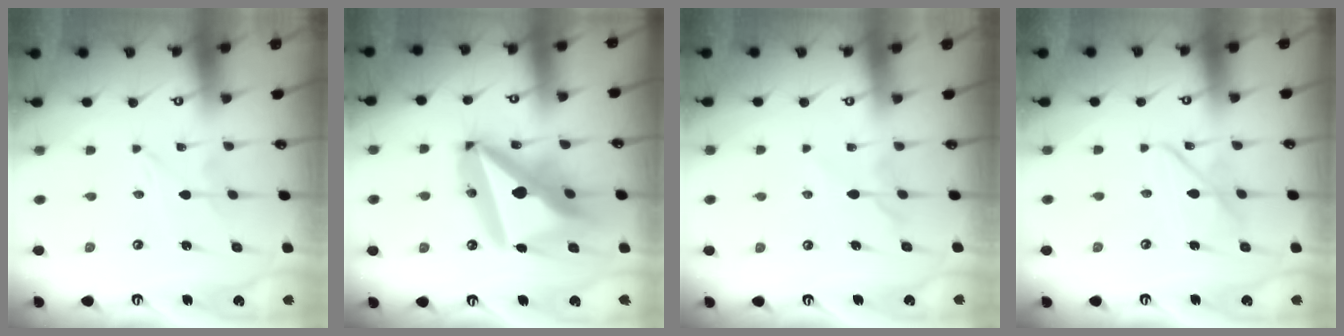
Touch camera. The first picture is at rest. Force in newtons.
{"total": 23.8, "press": 23.6, "slide": 3.0}
{"total": 5.3, "press": 5.2, "slide": 0.7}
{"total": 8.1, "press": 8.1, "slide": 0.5}